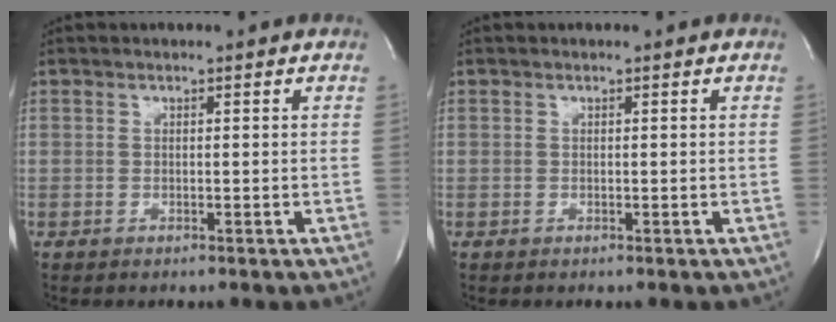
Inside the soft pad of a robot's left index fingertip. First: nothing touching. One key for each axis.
{"total": 0.0}